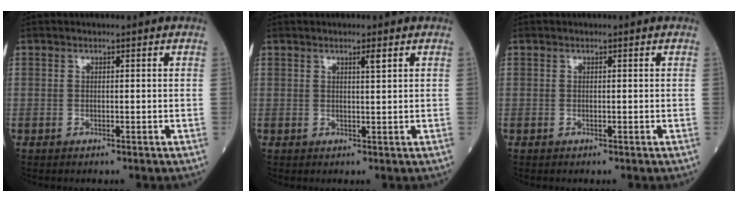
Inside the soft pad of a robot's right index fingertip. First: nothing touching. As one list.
[{"total": 1.4, "force": [0.8, -0.1, 1.2], "torque": [-0.021, -0.002, 0.014]}, {"total": 0.0}]